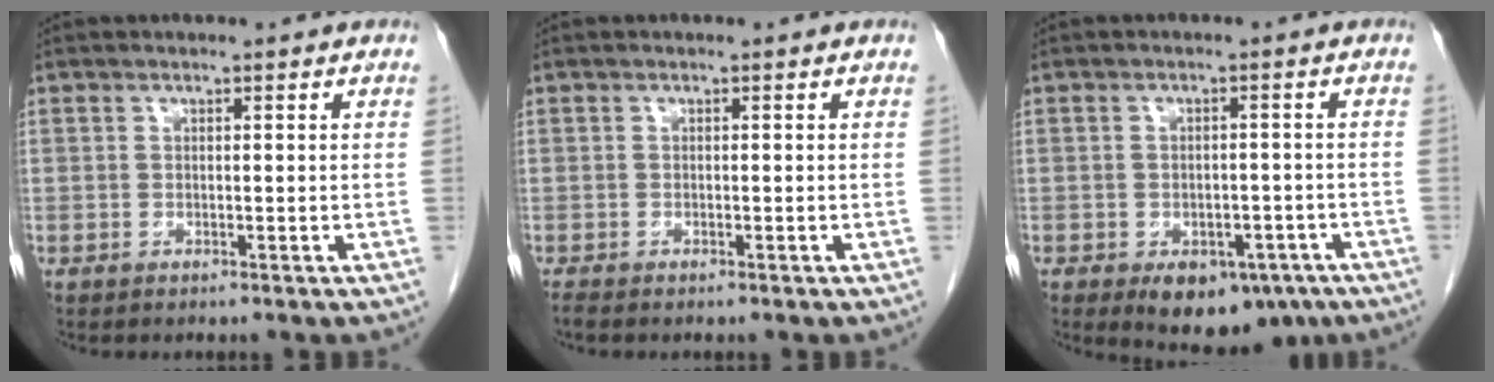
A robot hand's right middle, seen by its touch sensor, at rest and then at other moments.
{"total": 0.6, "force": [-0.5, 0.0, 0.2], "torque": [-0.013, -0.004, -0.009]}
{"total": 9.8, "force": [-5.9, 5.6, 5.5], "torque": [-0.059, 0.006, -0.074]}